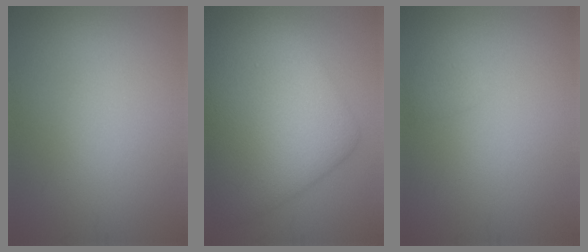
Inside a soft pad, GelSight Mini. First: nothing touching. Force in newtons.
{"total": 11.4, "press": 11.4, "slide": 0.1}
{"total": 0.8, "press": 0.8, "slide": 0.1}